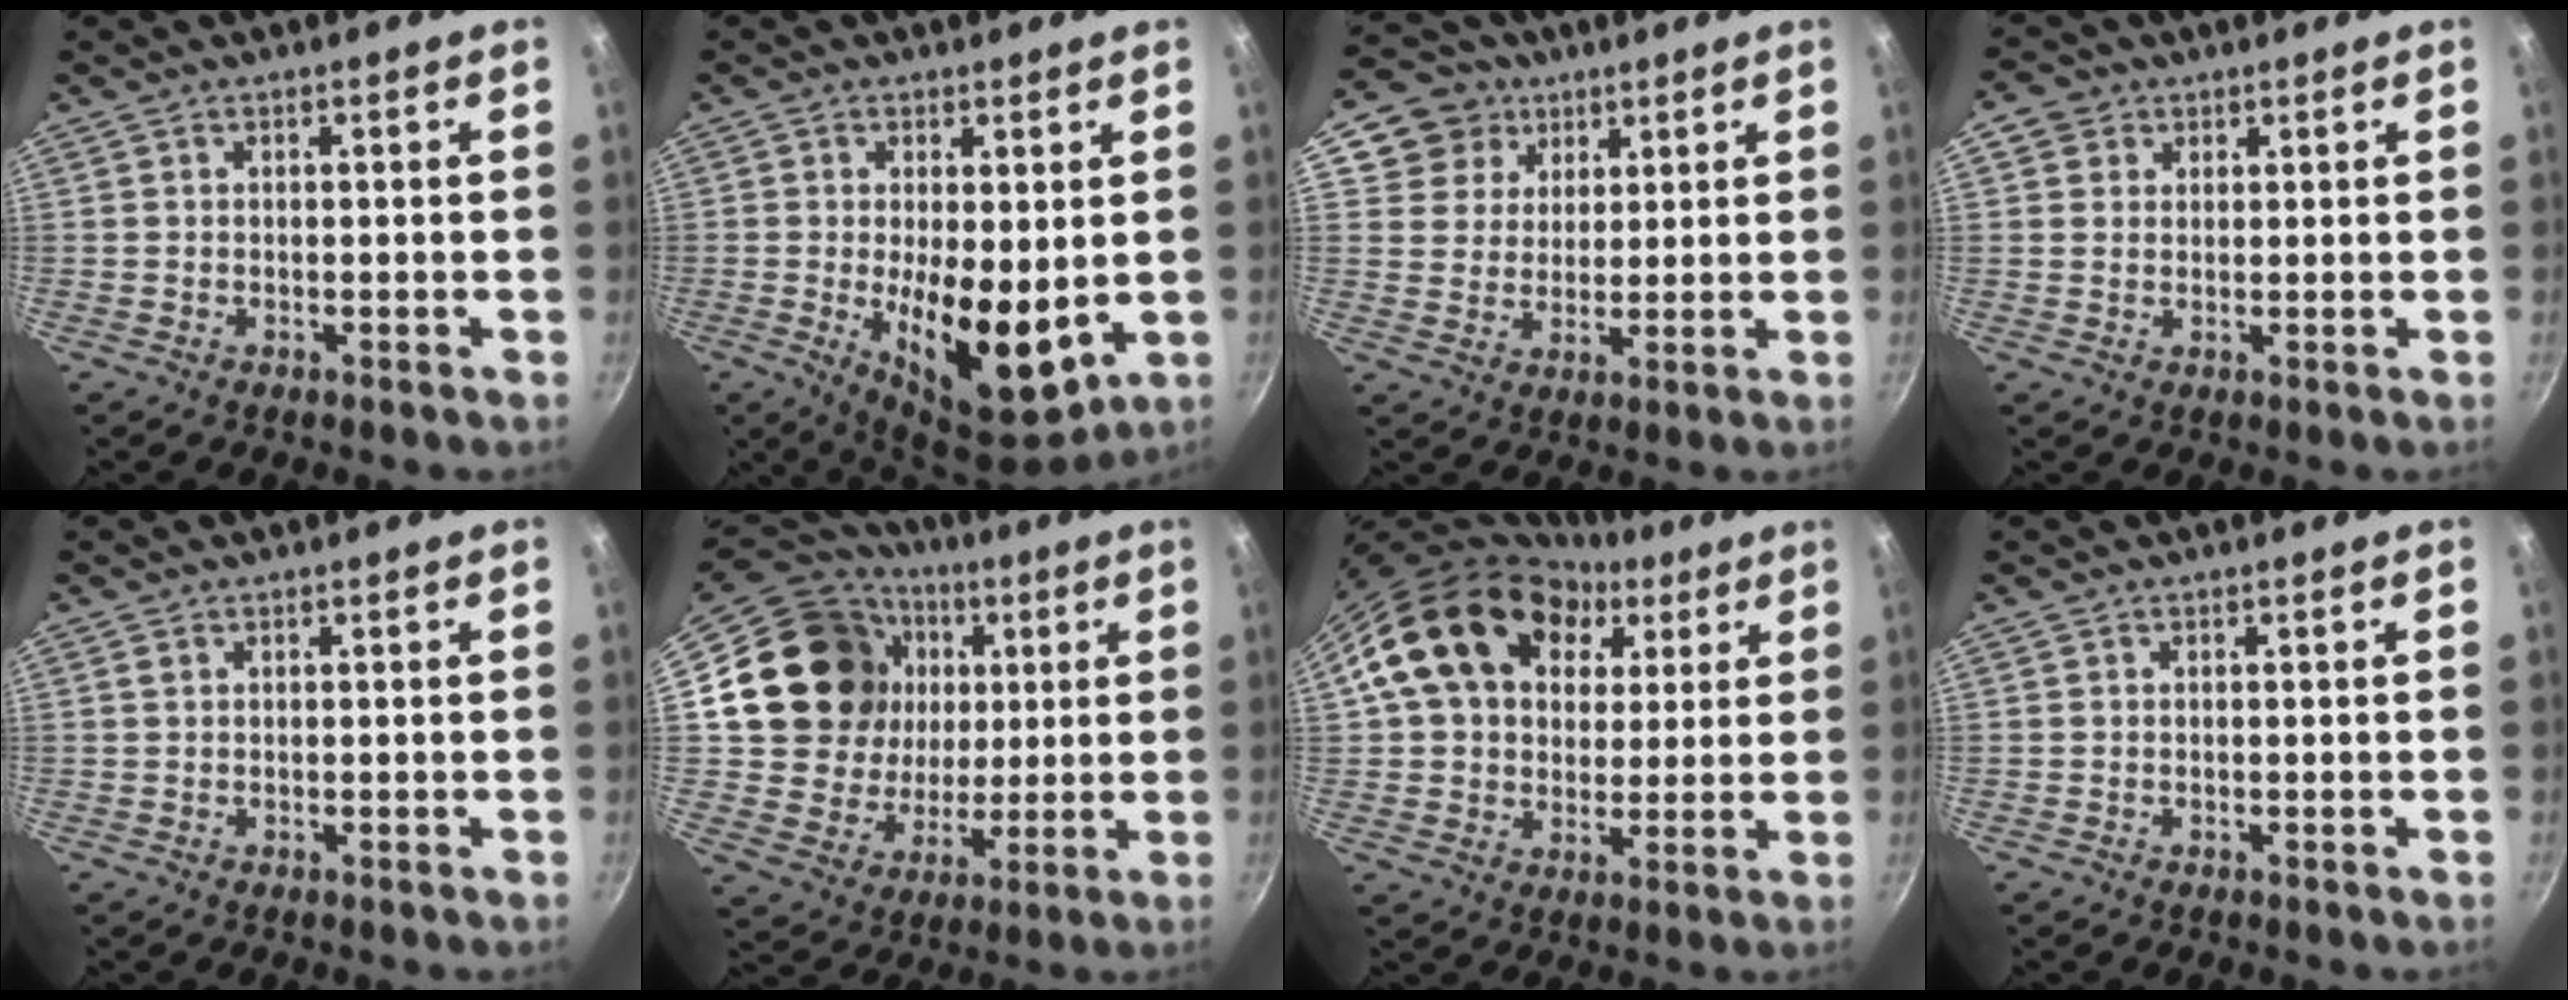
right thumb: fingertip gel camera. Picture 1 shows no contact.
{"total": 12.6, "force": [-0.8, 5.4, 11.4], "torque": [-0.166, -0.026, -0.002]}
{"total": 9.3, "force": [4.6, 7.8, 2.0], "torque": [-0.001, -0.004, 0.072]}
{"total": 4.0, "force": [1.5, 3.5, 1.1], "torque": [0.010, 0.002, 0.020]}
{"total": 0.7, "force": [0.3, 0.5, 0.3], "torque": [-0.006, 0.000, 0.005]}
{"total": 23.4, "force": [5.5, 19.6, 11.5], "torque": [-0.196, 0.011, 0.105]}
{"total": 19.8, "force": [7.3, 14.9, 10.8], "torque": [-0.164, 0.009, 0.120]}
{"total": 0.0}